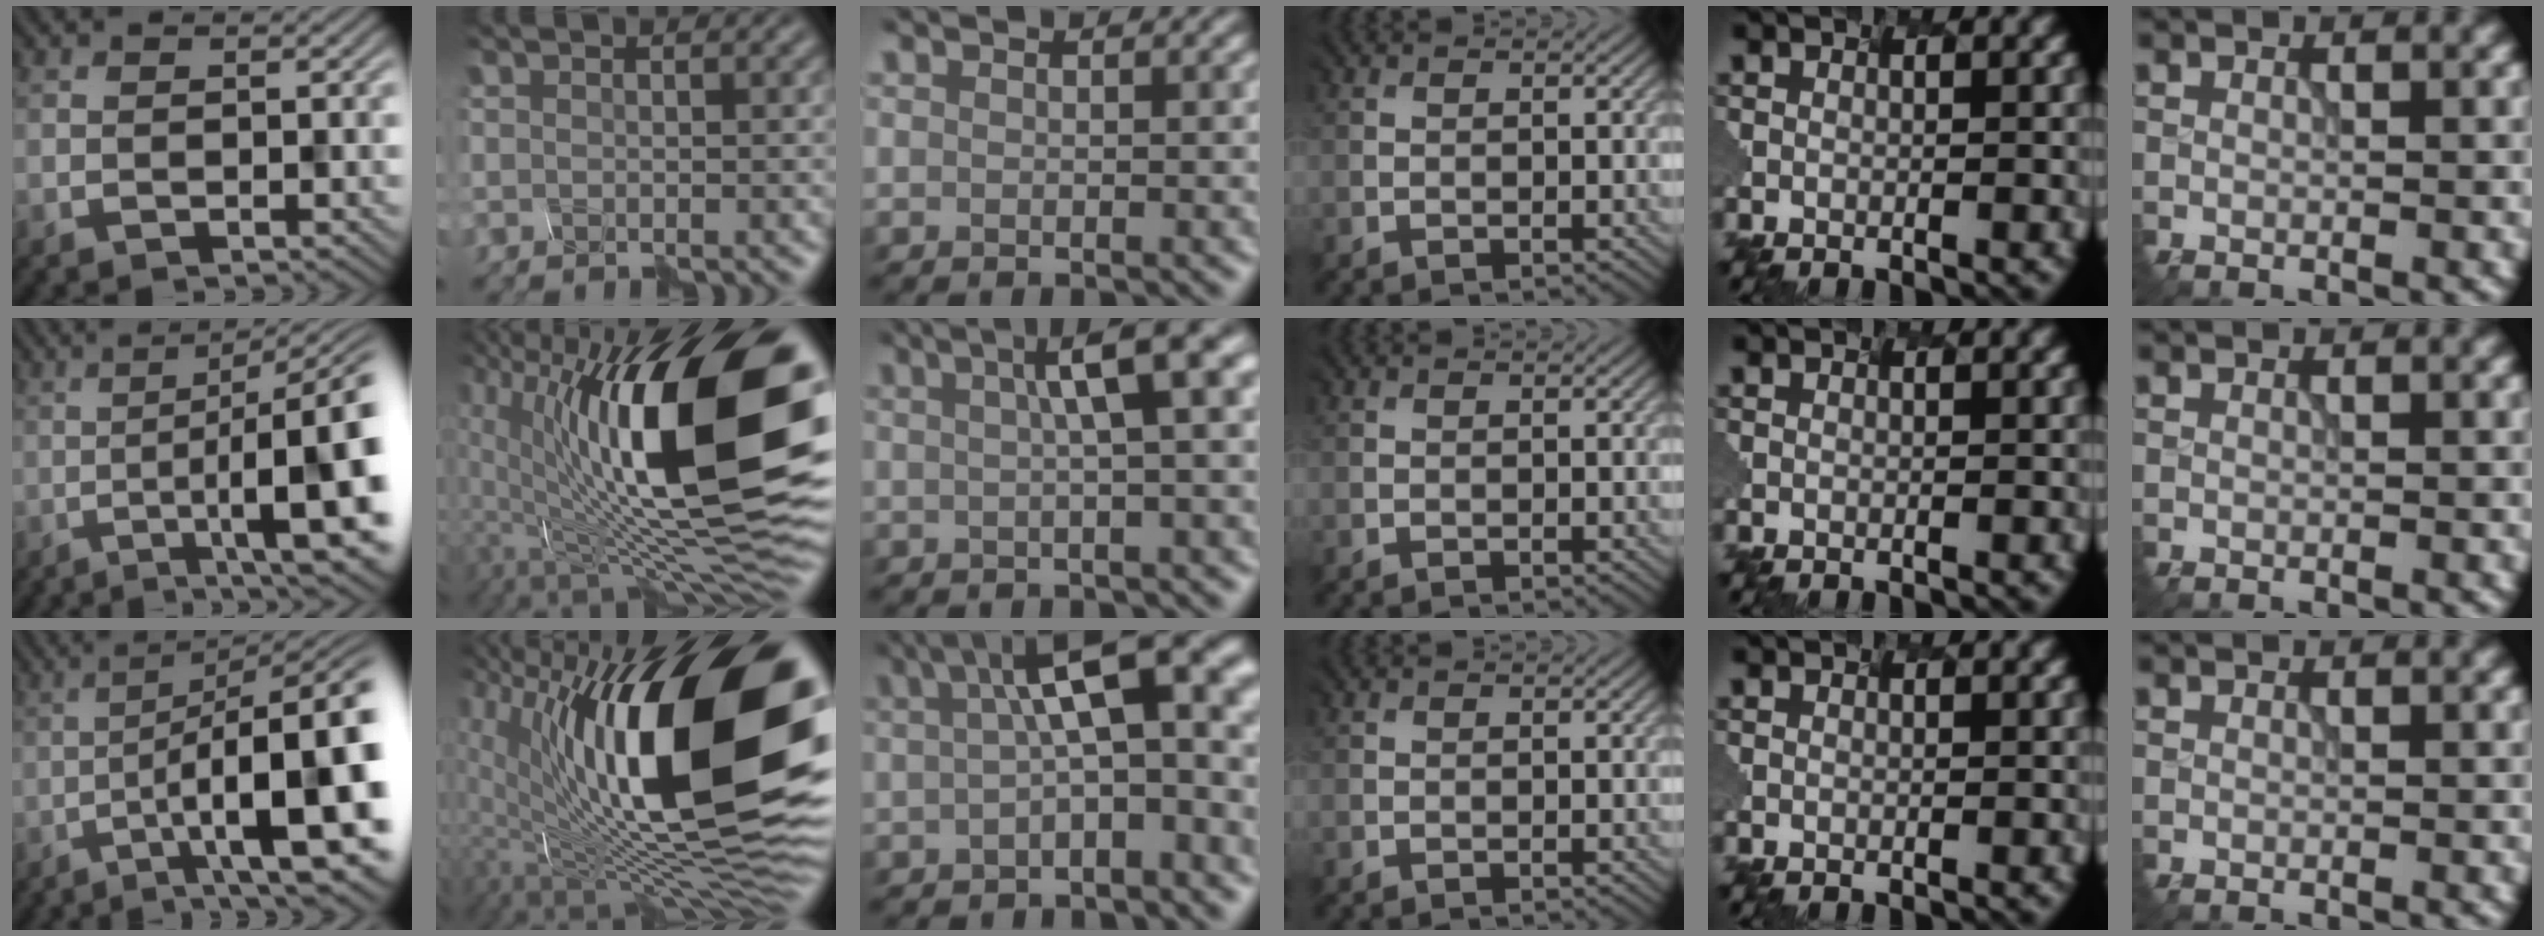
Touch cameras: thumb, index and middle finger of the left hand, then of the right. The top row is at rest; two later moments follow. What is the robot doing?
{"motion": "shake", "object": "plastic piggy bank"}